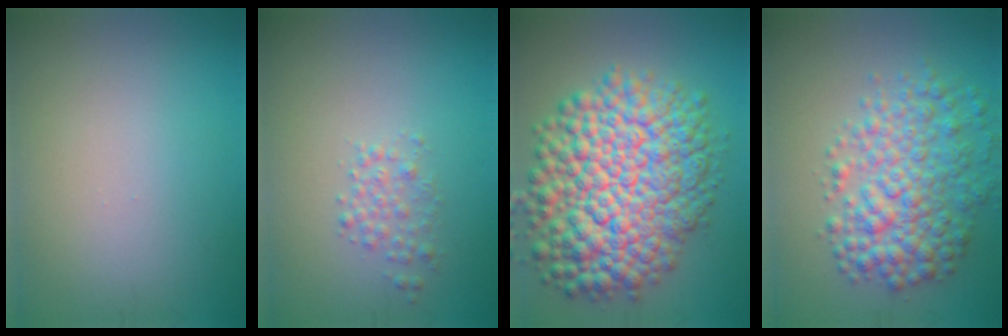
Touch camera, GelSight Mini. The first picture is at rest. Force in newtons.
{"total": 1.6, "press": 1.6, "slide": 0.0}
{"total": 12.8, "press": 12.8, "slide": 0.4}
{"total": 6.3, "press": 6.3, "slide": 0.1}